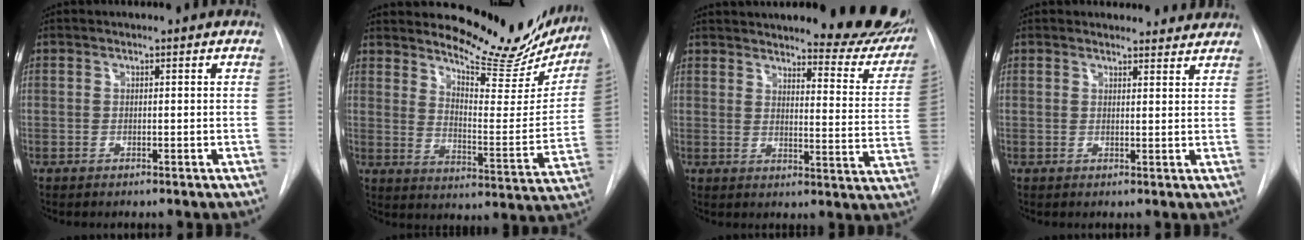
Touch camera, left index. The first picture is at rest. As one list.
[{"total": 17.0, "force": [15.4, 4.4, 5.7], "torque": [-0.067, -0.070, 0.193]}, {"total": 19.6, "force": [17.3, 3.7, 8.2], "torque": [-0.085, -0.062, 0.198]}, {"total": 5.9, "force": [5.6, 1.5, 0.3], "torque": [0.013, -0.003, 0.045]}]